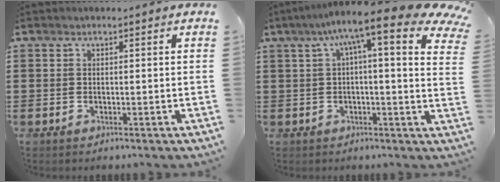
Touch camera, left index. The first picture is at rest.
{"total": 11.6, "force": [6.9, 1.6, 9.2], "torque": [-0.170, -0.025, 0.110]}